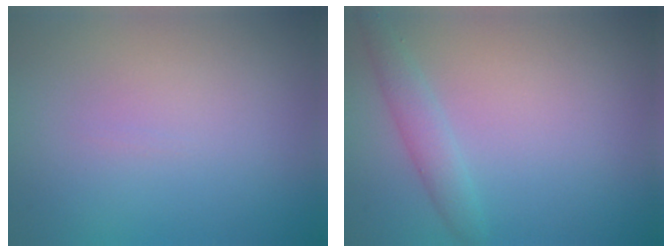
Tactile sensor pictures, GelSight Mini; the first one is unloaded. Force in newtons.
{"total": 2.0, "press": 2.0, "slide": 0.3}